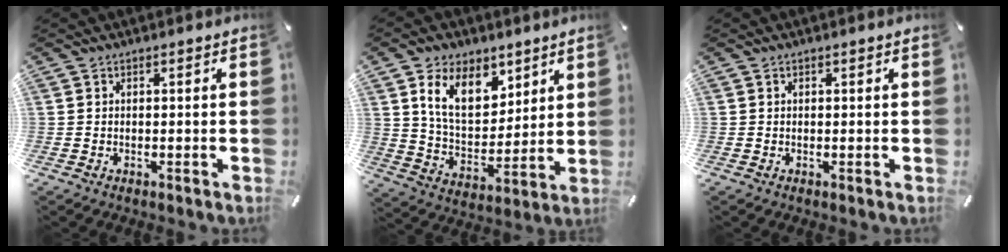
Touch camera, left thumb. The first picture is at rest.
{"total": 13.5, "force": [7.4, 8.7, 7.2], "torque": [-0.131, -0.024, 0.138]}
{"total": 0.0}